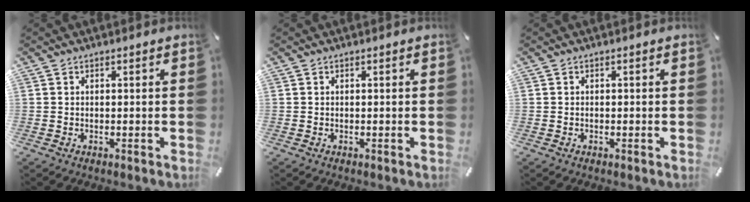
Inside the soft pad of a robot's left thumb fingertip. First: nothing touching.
{"total": 0.0}
{"total": 0.5, "force": [-0.2, 0.3, 0.4], "torque": [-0.008, 0.000, -0.004]}